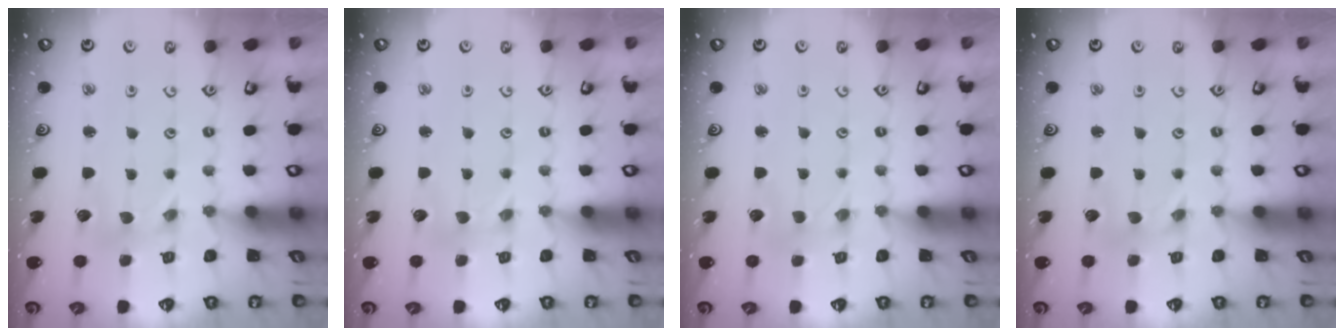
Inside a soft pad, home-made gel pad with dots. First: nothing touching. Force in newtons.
{"total": 1.7, "press": 1.7, "slide": 0.3}
{"total": 0.0}
{"total": 0.0}